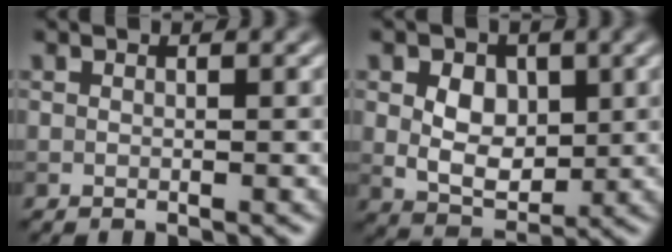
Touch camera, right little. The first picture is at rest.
{"total": 4.8, "force": [1.0, 3.4, 3.2], "torque": [-0.052, -0.003, 0.012]}